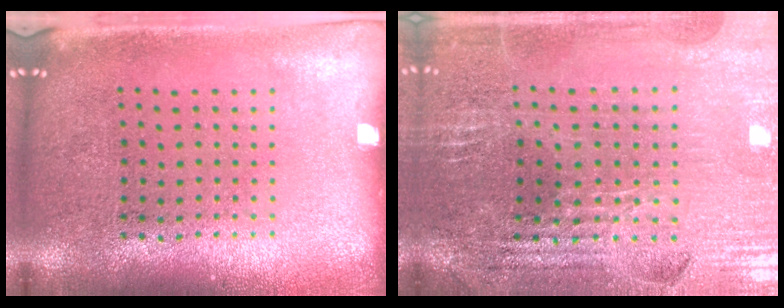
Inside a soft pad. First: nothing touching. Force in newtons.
{"total": 3.0, "press": 3.0, "slide": 0.4}